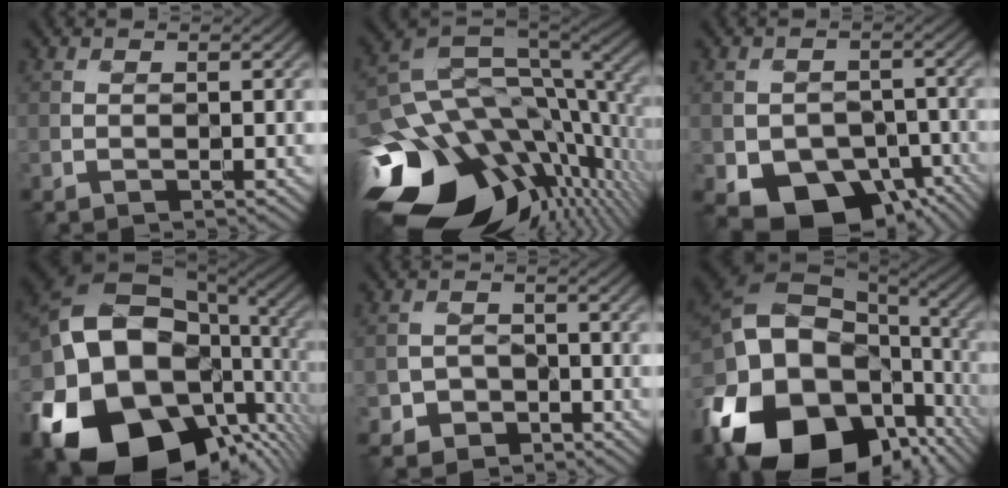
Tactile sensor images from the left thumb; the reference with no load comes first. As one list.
[{"total": 18.8, "force": [-5.9, 12.3, 13.0], "torque": [-0.292, -0.046, -0.075]}, {"total": 10.2, "force": [-5.2, 7.1, 5.2], "torque": [-0.085, -0.028, -0.072]}, {"total": 23.0, "force": [-4.4, 17.0, 14.8], "torque": [-0.321, -0.035, -0.061]}, {"total": 2.9, "force": [-1.8, 2.3, 0.6], "torque": [-0.003, 0.000, -0.036]}, {"total": 22.4, "force": [-7.3, 15.8, 14.2], "torque": [-0.313, -0.033, -0.106]}]